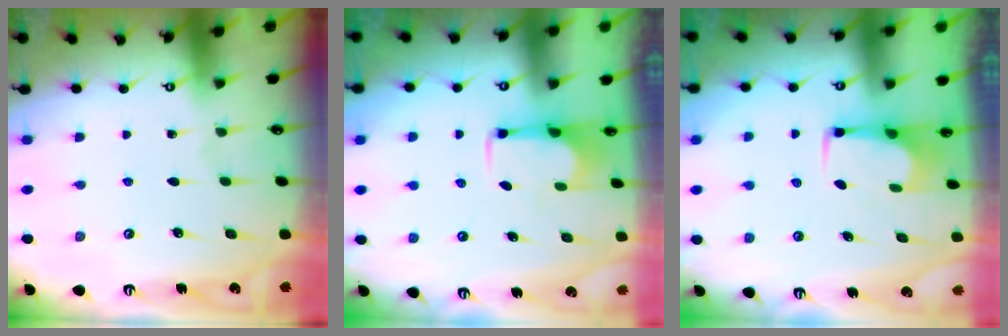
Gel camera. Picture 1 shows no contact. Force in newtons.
{"total": 2.6, "press": 2.5, "slide": 0.9}
{"total": 2.5, "press": 2.5, "slide": 0.4}